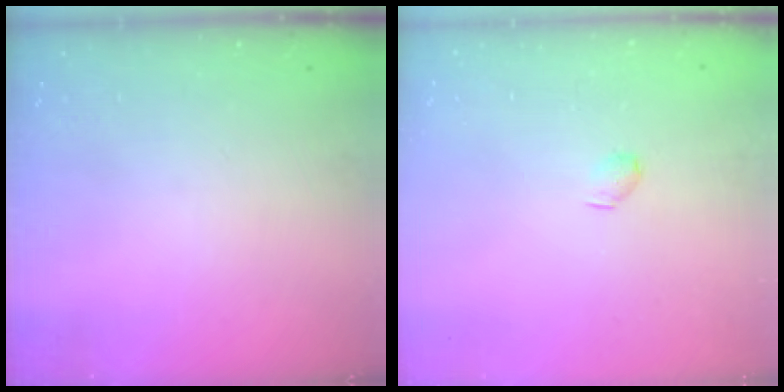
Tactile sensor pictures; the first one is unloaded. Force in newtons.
{"total": 3.1, "press": 3.0, "slide": 0.5}